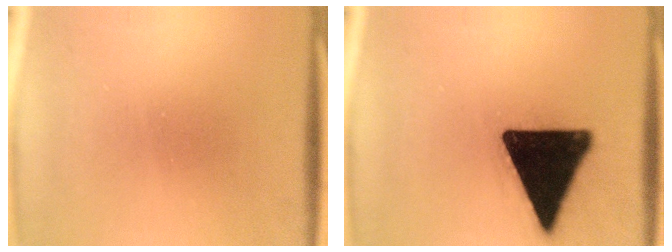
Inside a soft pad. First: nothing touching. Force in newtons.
{"total": 19.8}